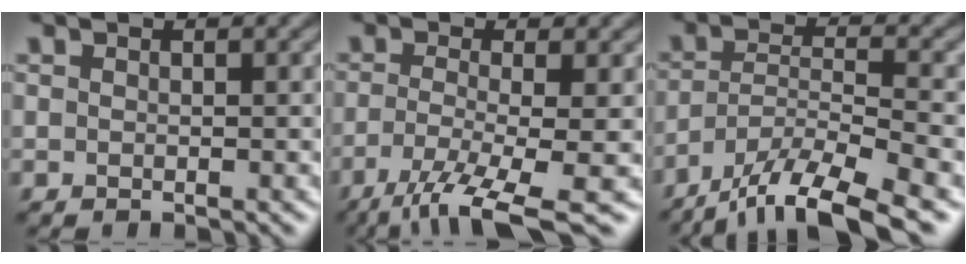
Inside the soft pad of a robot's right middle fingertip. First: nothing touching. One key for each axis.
{"total": 7.3, "fx": -3.9, "fy": 1.4, "fz": 6.0, "tx": -0.104, "ty": -0.017, "tz": -0.078}
{"total": 9.7, "fx": -7.7, "fy": 2.0, "fz": 5.6, "tx": -0.100, "ty": -0.005, "tz": -0.141}